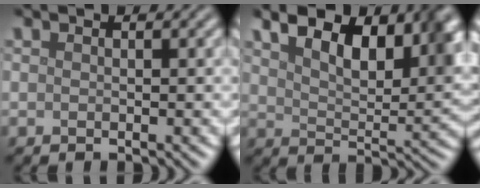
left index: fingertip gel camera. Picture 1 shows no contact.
{"total": 8.9, "force": [4.8, 4.0, 6.3], "torque": [-0.099, 0.006, 0.078]}